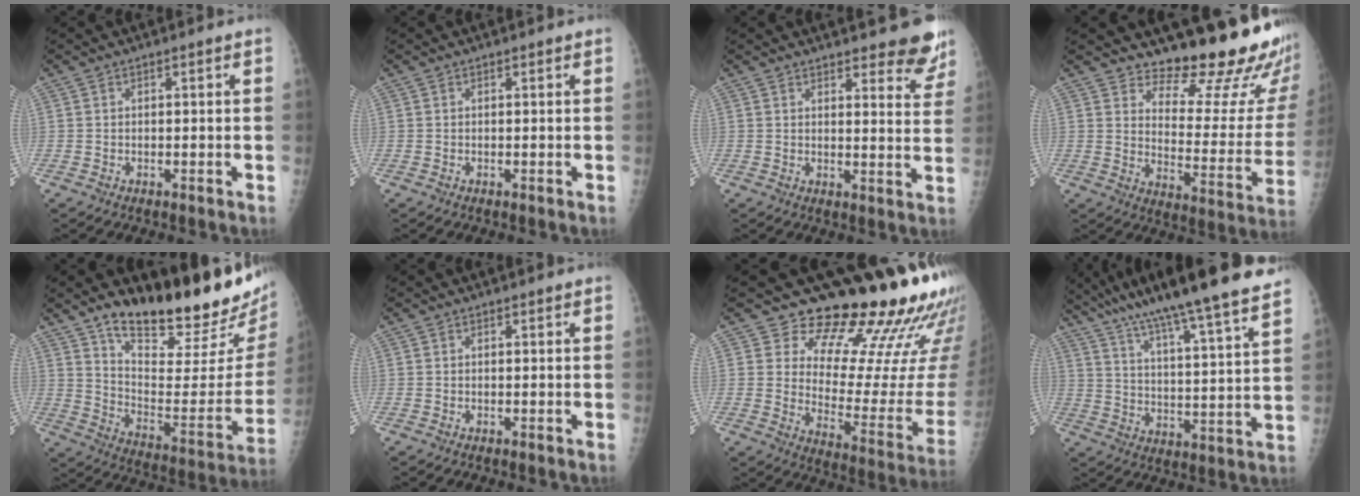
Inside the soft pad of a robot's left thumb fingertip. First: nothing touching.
{"total": 0.0}
{"total": 8.8, "force": [7.7, 2.6, 3.5], "torque": [-0.006, -0.049, 0.079]}
{"total": 19.9, "force": [17.4, 4.9, 8.4], "torque": [-0.063, -0.172, 0.219]}
{"total": 25.1, "force": [19.2, 6.4, 14.9], "torque": [-0.186, -0.120, 0.287]}
{"total": 0.0}
{"total": 22.8, "force": [18.3, 8.3, 10.7], "torque": [-0.102, -0.141, 0.237]}
{"total": 23.8, "force": [18.9, 2.0, 14.3], "torque": [-0.219, -0.062, 0.286]}